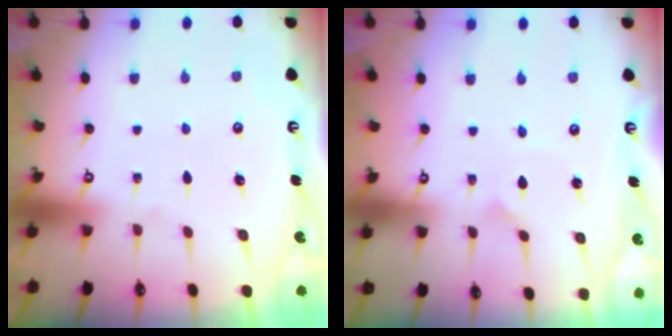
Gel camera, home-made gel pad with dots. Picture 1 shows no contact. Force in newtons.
{"total": 1.3, "press": 1.3, "slide": 0.1}